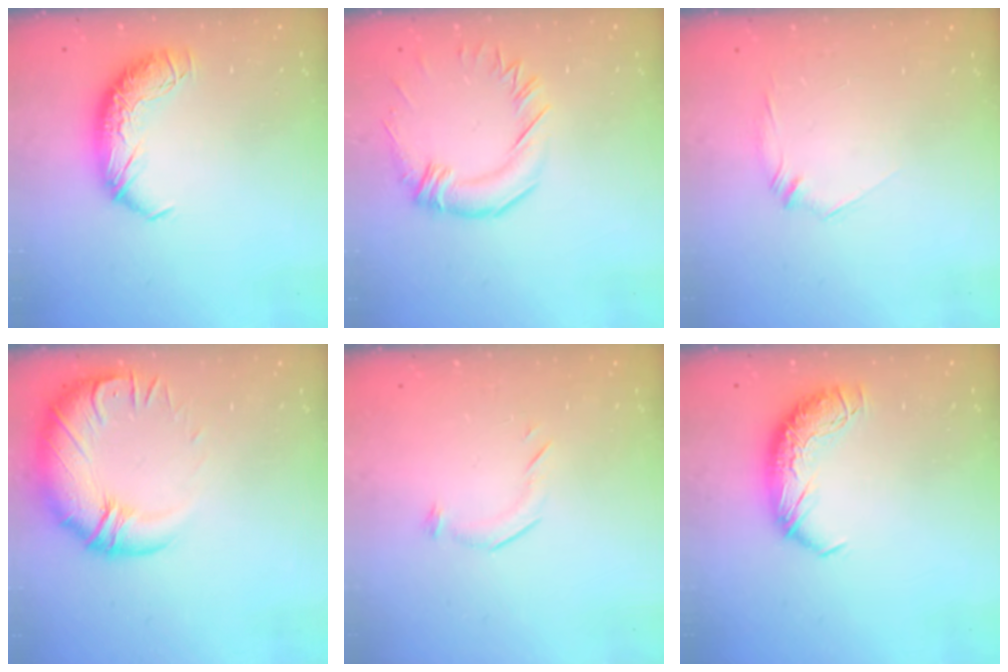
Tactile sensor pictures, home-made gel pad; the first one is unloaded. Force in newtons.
{"total": 0.9, "press": 0.0, "slide": 0.9}
{"total": 6.3, "press": 6.2, "slide": 1.2}
{"total": 4.1, "press": 2.1, "slide": 3.5}
{"total": 5.2, "press": 5.2, "slide": 0.8}
{"total": 0.0}